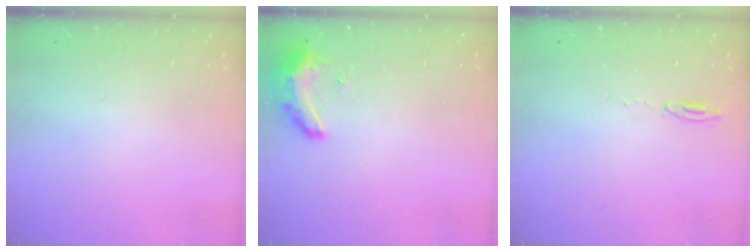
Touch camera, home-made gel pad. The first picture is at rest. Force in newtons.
{"total": 14.6, "press": 10.5, "slide": 10.2}
{"total": 4.8, "press": 4.7, "slide": 1.0}